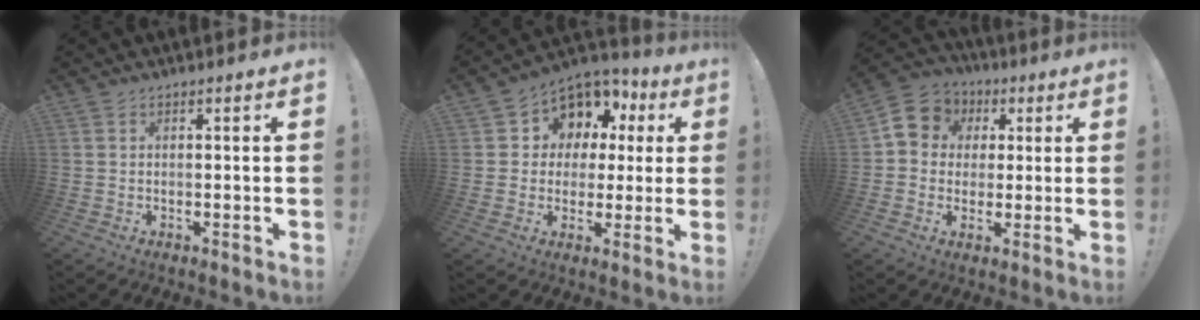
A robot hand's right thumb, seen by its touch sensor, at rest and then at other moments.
{"total": 9.7, "force": [3.7, 8.3, 3.3], "torque": [-0.050, -0.030, 0.078]}
{"total": 9.3, "force": [2.2, 8.4, 3.5], "torque": [-0.045, 0.000, 0.048]}